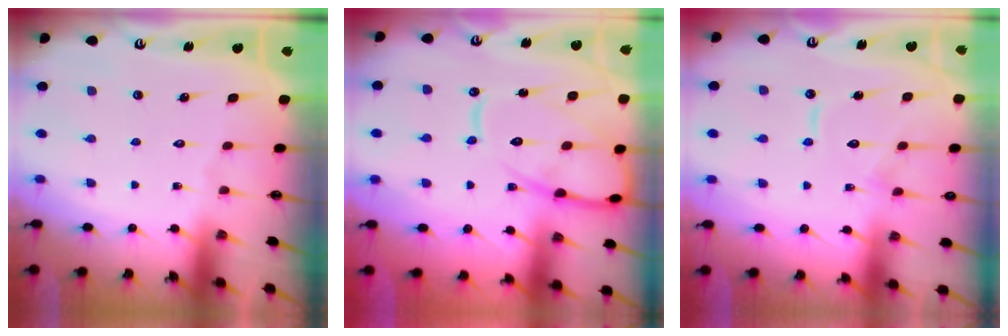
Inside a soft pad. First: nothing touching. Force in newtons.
{"total": 13.5, "press": 13.5, "slide": 1.3}
{"total": 9.8, "press": 9.7, "slide": 0.8}